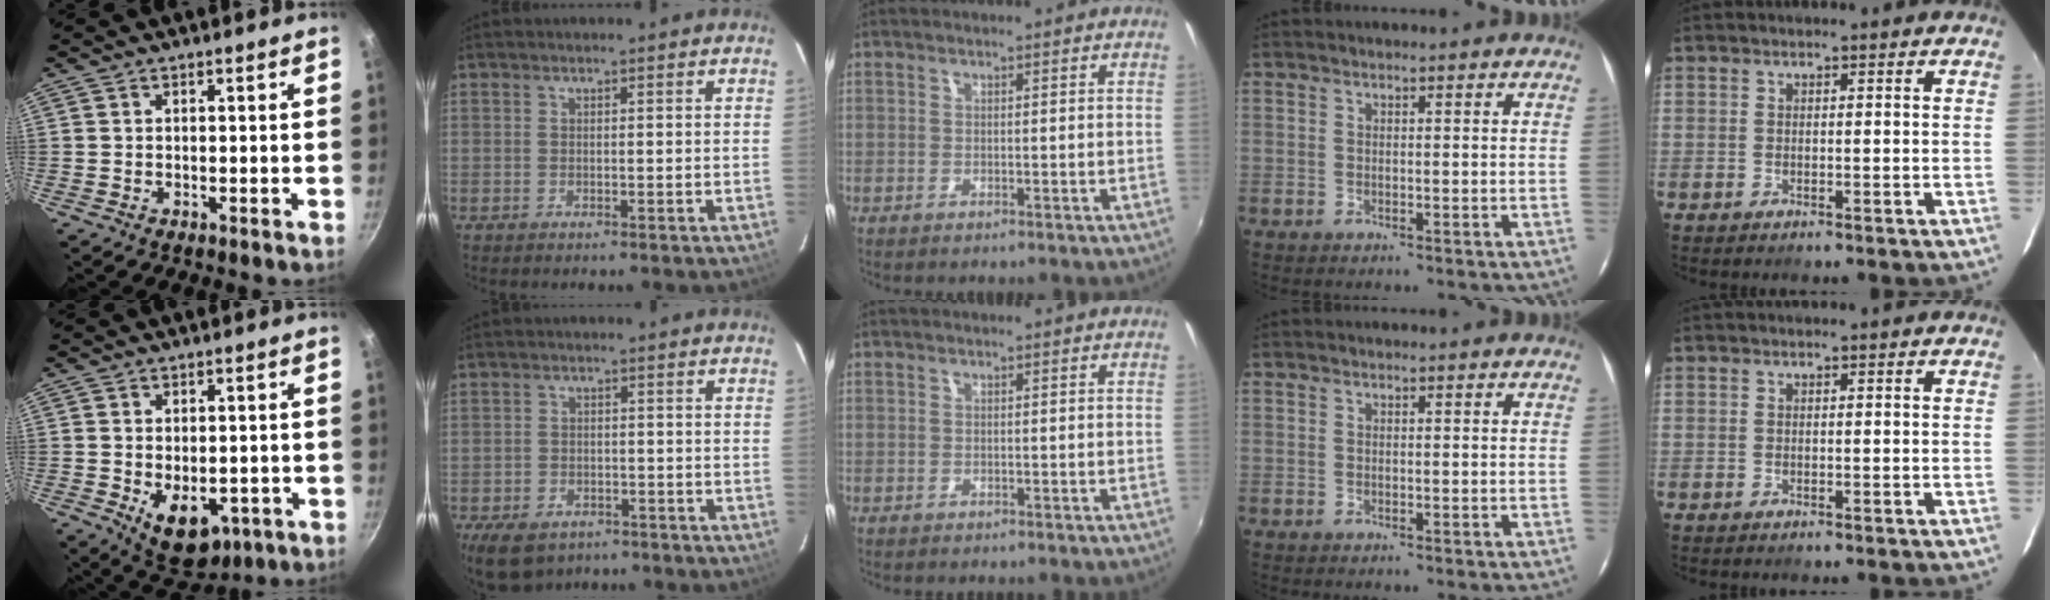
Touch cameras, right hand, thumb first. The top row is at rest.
{"thumb": {"total": 9.7, "force": [-2.7, 6.1, 7.0], "torque": [-0.073, -0.001, -0.021]}, "index": {"total": 9.9, "force": [-6.4, 6.1, 4.5], "torque": [-0.105, -0.004, -0.095]}}